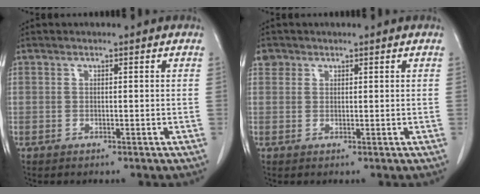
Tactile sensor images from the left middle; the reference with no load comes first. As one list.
[{"total": 1.4, "force": [0.8, 1.1, 0.0], "torque": [0.008, 0.005, 0.009]}]